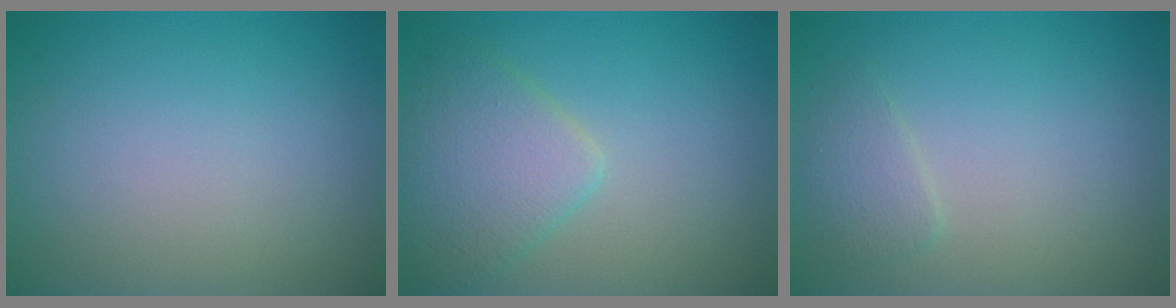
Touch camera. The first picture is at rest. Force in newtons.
{"total": 4.0, "press": 4.0, "slide": 0.2}
{"total": 1.5, "press": 1.5, "slide": 0.1}